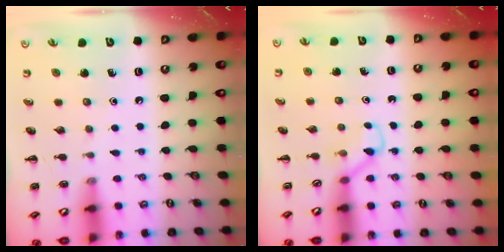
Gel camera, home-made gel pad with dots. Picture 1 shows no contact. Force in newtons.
{"total": 2.5, "press": 2.3, "slide": 0.9}